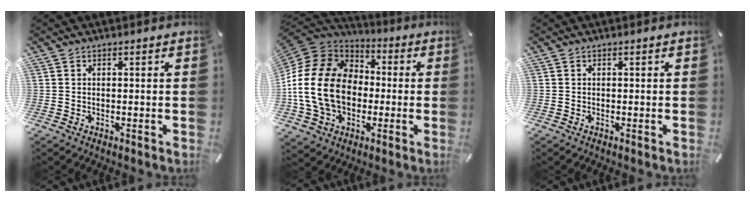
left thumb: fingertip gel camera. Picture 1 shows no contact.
{"total": 20.2, "force": [-3.1, 16.0, 12.1], "torque": [-0.277, 0.021, -0.057]}
{"total": 0.0}